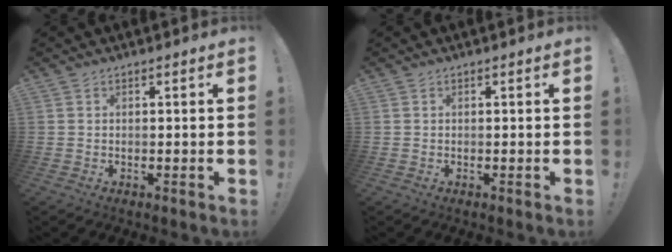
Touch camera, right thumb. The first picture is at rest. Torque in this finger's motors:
{"motor_torque": [0.03, -0.03, -0.27, 0.27, 0.00]}